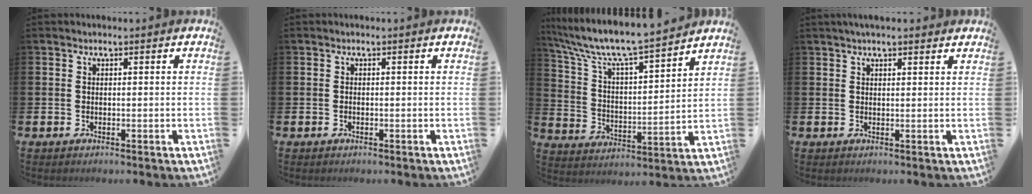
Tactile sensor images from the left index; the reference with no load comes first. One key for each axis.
{"total": 0.0}
{"total": 9.1, "fx": 8.3, "fy": 0.9, "fz": 3.5, "tx": -0.107, "ty": -0.058, "tz": 0.140}
{"total": 2.2, "fx": 2.1, "fy": 0.3, "fz": 0.8, "tx": -0.008, "ty": -0.006, "tz": 0.035}